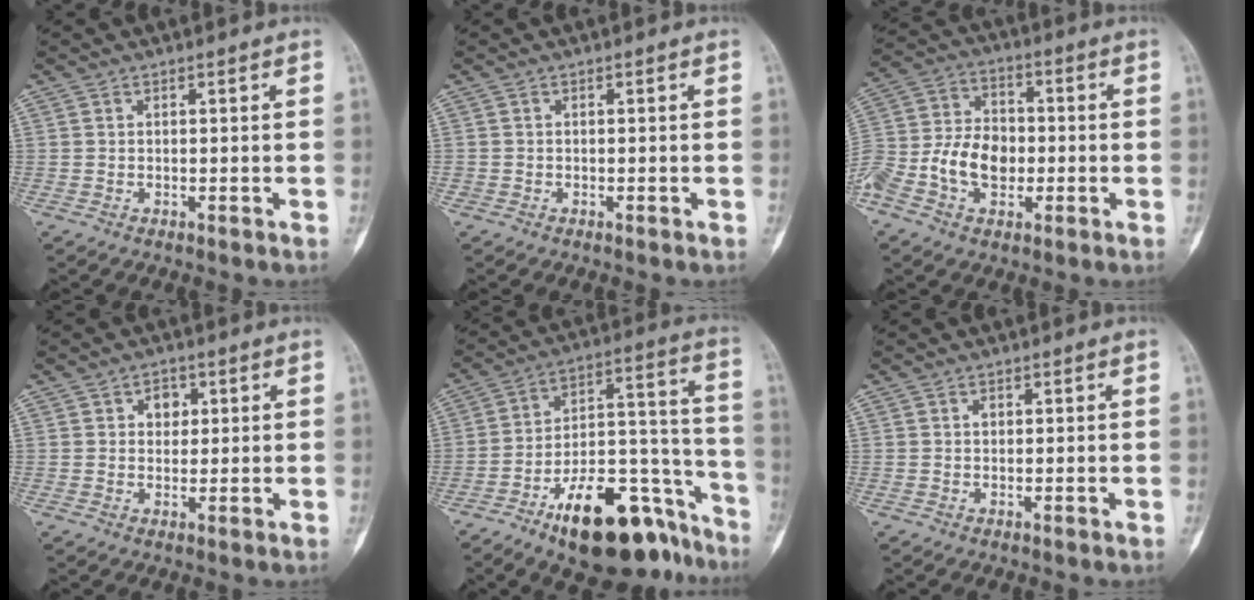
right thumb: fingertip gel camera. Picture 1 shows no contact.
{"total": 0.5, "force": [-0.3, 0.4, -0.1], "torque": [0.006, 0.006, -0.008]}
{"total": 14.3, "force": [-4.1, 10.0, 9.4], "torque": [-0.174, 0.031, -0.080]}
{"total": 3.7, "force": [1.1, 3.0, 1.9], "torque": [0.000, 0.000, 0.013]}
{"total": 23.8, "force": [-14.9, 10.2, 15.5], "torque": [-0.159, 0.109, -0.229]}
{"total": 0.9, "force": [0.1, 0.8, 0.4], "torque": [0.001, 0.003, 0.000]}